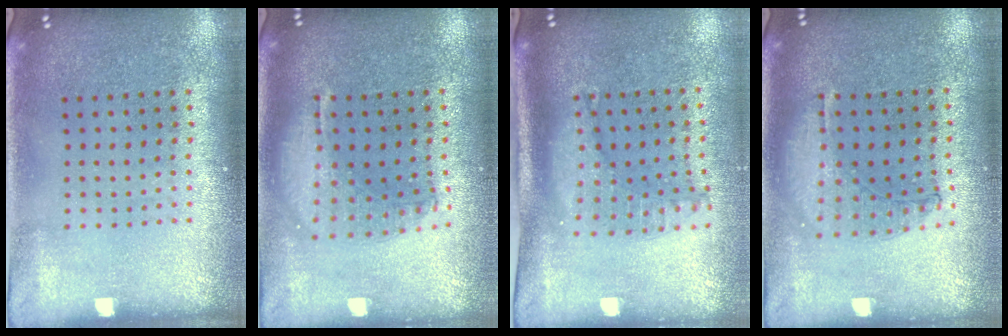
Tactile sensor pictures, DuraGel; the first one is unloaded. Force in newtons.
{"total": 1.6, "press": 1.4, "slide": 0.7}
{"total": 1.4, "press": 1.3, "slide": 0.4}
{"total": 1.0, "press": 1.0, "slide": 0.2}